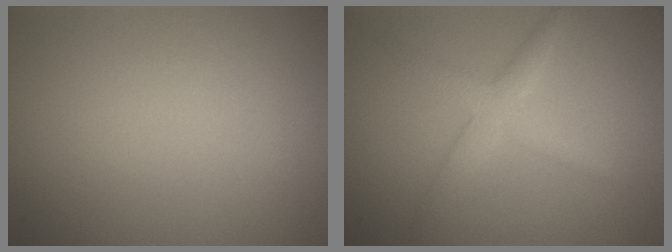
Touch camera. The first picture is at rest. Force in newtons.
{"total": 2.6, "press": 2.6, "slide": 0.2}